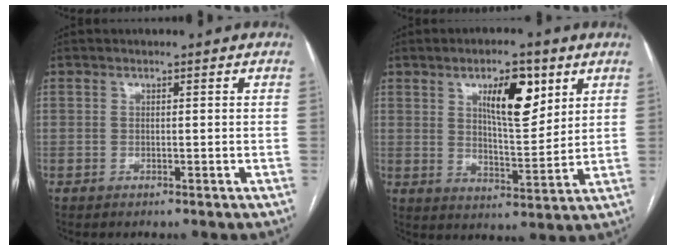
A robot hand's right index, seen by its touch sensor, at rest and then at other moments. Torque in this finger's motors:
{"motor_torque": [0.52, 0.41, 0.44, 0.10]}